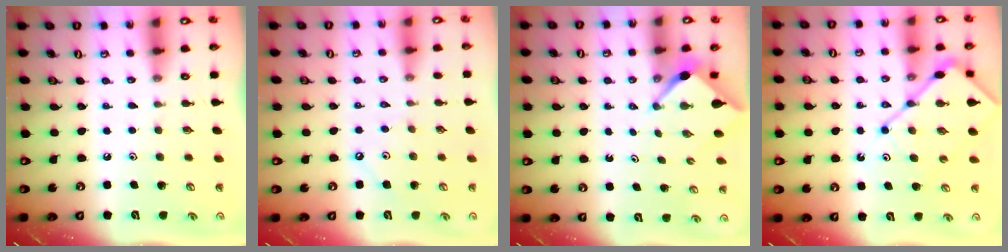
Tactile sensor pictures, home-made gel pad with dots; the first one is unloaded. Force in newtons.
{"total": 3.0, "press": 3.0, "slide": 0.4}
{"total": 2.6, "press": 2.6, "slide": 0.1}
{"total": 12.0, "press": 11.9, "slide": 1.2}